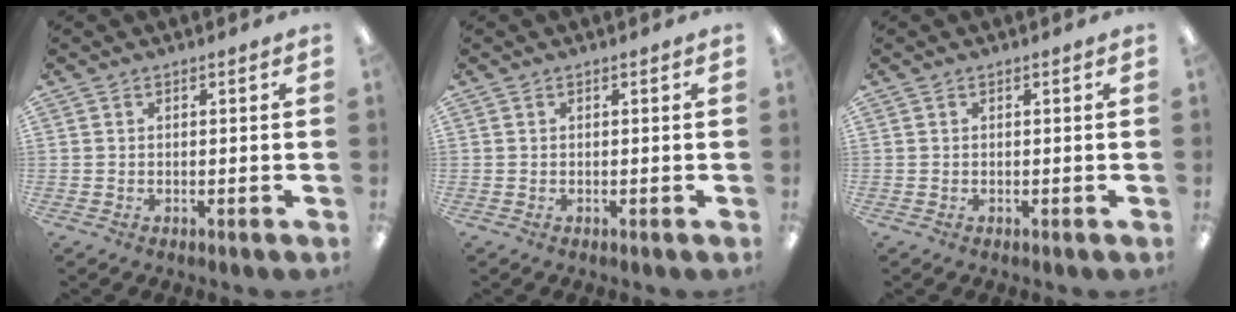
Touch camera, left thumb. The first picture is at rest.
{"total": 0.0}
{"total": 0.0}